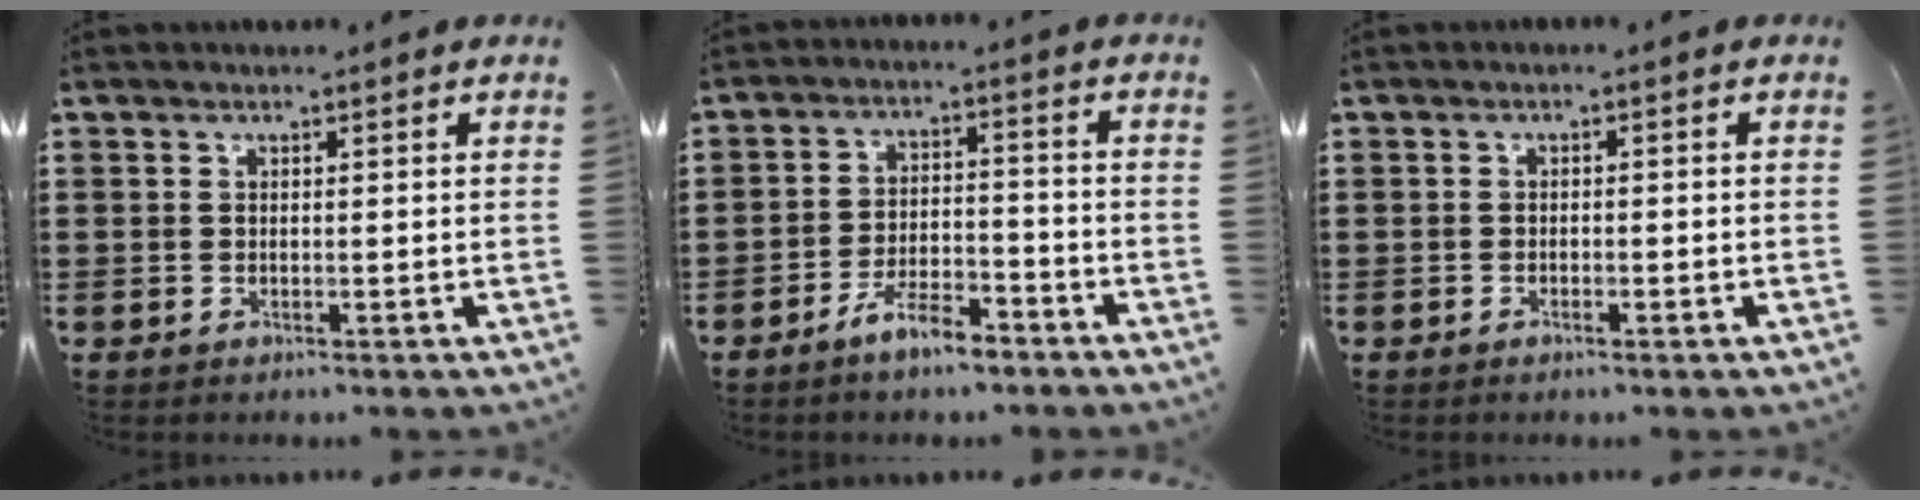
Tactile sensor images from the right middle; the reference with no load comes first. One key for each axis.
{"total": 6.0, "fx": -4.8, "fy": 1.4, "fz": 3.2, "tx": -0.066, "ty": 0.005, "tz": -0.093}
{"total": 0.7, "fx": -0.5, "fy": 0.1, "fz": 0.5, "tx": -0.011, "ty": -0.003, "tz": -0.008}